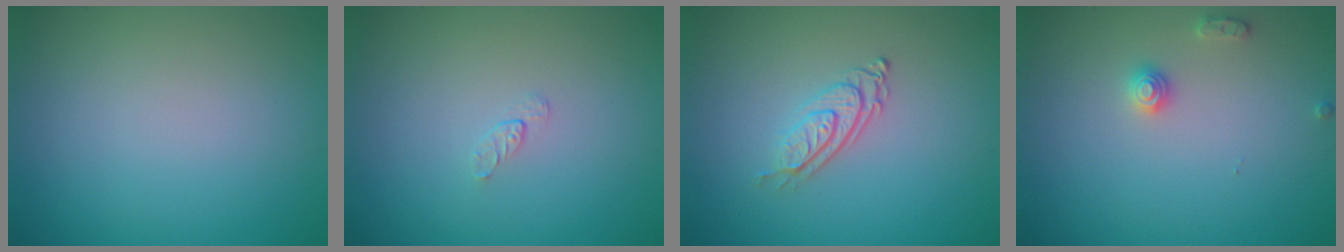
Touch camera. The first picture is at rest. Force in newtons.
{"total": 0.5, "press": 0.3, "slide": 0.4}
{"total": 3.0, "press": 2.0, "slide": 2.3}
{"total": 1.4, "press": 1.4, "slide": 0.1}